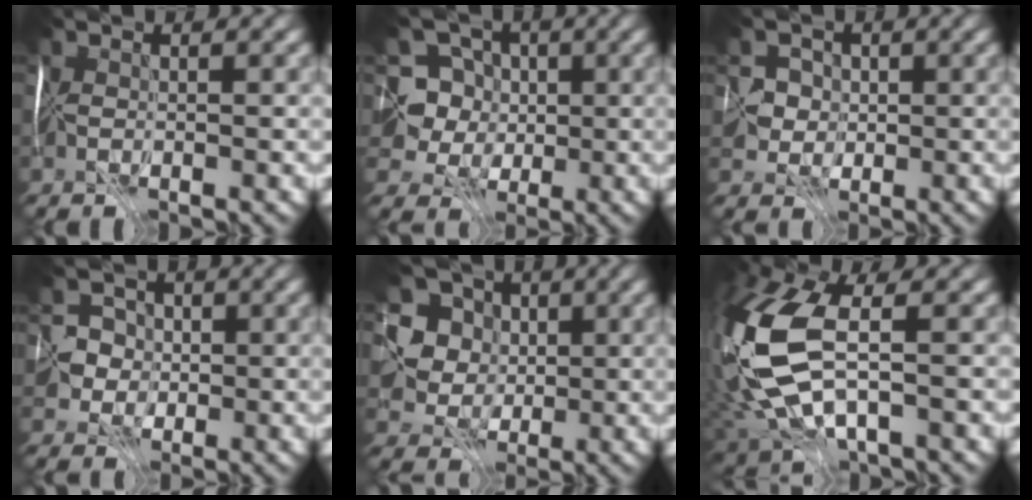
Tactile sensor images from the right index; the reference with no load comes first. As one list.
[{"total": 7.2, "force": [1.8, 6.8, 1.5], "torque": [-0.037, 0.034, 0.019]}, {"total": 2.3, "force": [0.7, 2.2, -0.1], "torque": [0.031, 0.020, -0.003]}, {"total": 3.4, "force": [-0.4, 3.4, 0.1], "torque": [0.030, 0.014, -0.025]}, {"total": 5.2, "force": [1.7, 4.6, 1.7], "torque": [-0.032, 0.003, 0.019]}, {"total": 10.9, "force": [1.0, 6.0, 9.0], "torque": [-0.247, -0.014, 0.027]}]